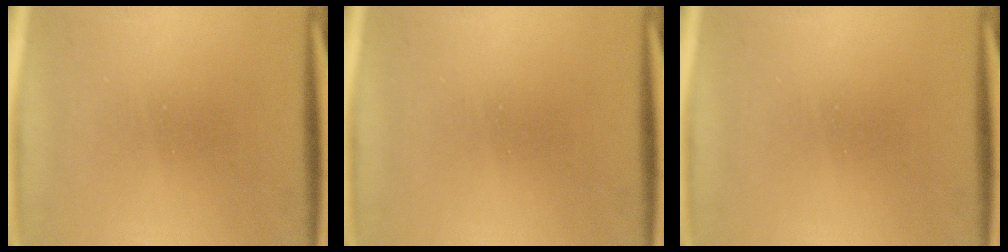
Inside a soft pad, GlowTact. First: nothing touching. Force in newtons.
{"total": 0.0}
{"total": 0.0}